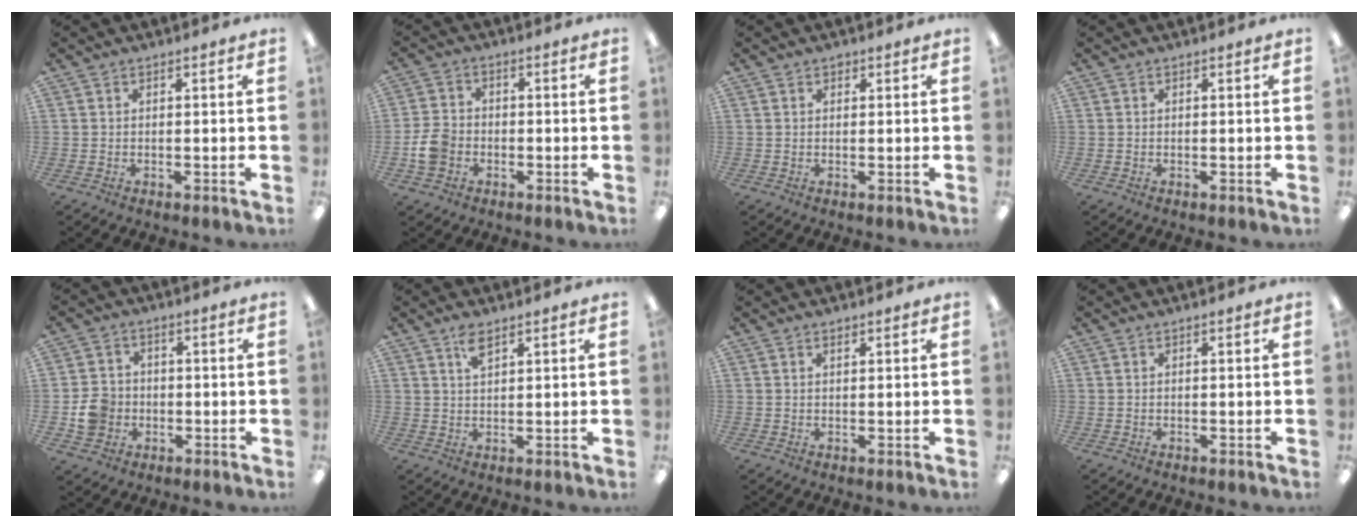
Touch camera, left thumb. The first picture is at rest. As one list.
[{"total": 6.4, "force": [-1.8, 5.1, 3.4], "torque": [-0.077, 0.011, -0.033]}, {"total": 1.0, "force": [0.6, 0.6, 0.4], "torque": [0.000, -0.001, 0.009]}, {"total": 0.0}, {"total": 6.8, "force": [-1.4, 6.2, 2.5], "torque": [-0.053, 0.015, -0.022]}, {"total": 3.4, "force": [2.4, 1.2, 2.1], "torque": [-0.040, -0.001, 0.042]}, {"total": 0.9, "force": [0.7, 0.4, 0.4], "torque": [-0.008, 0.001, 0.013]}, {"total": 0.0}]